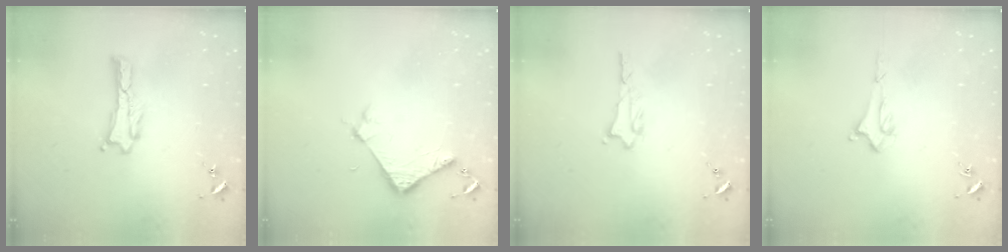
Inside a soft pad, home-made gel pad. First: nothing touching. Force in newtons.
{"total": 3.9, "press": 3.9, "slide": 0.3}
{"total": 1.0, "press": 1.0, "slide": 0.1}
{"total": 1.5, "press": 1.5, "slide": 0.2}